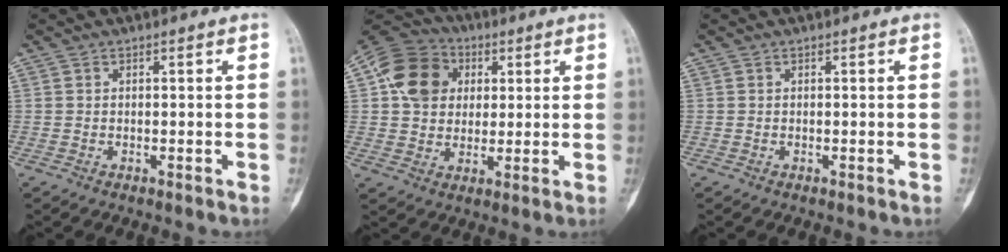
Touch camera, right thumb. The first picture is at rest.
{"total": 13.6, "force": [3.3, 11.2, 7.0], "torque": [-0.106, 0.006, 0.049]}
{"total": 0.0}